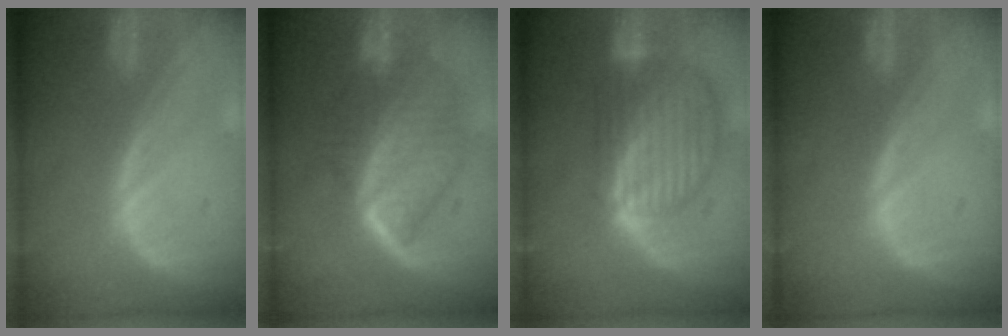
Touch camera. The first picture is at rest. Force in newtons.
{"total": 9.1, "press": 9.1, "slide": 0.5}
{"total": 10.0, "press": 8.5, "slide": 5.2}
{"total": 0.0}